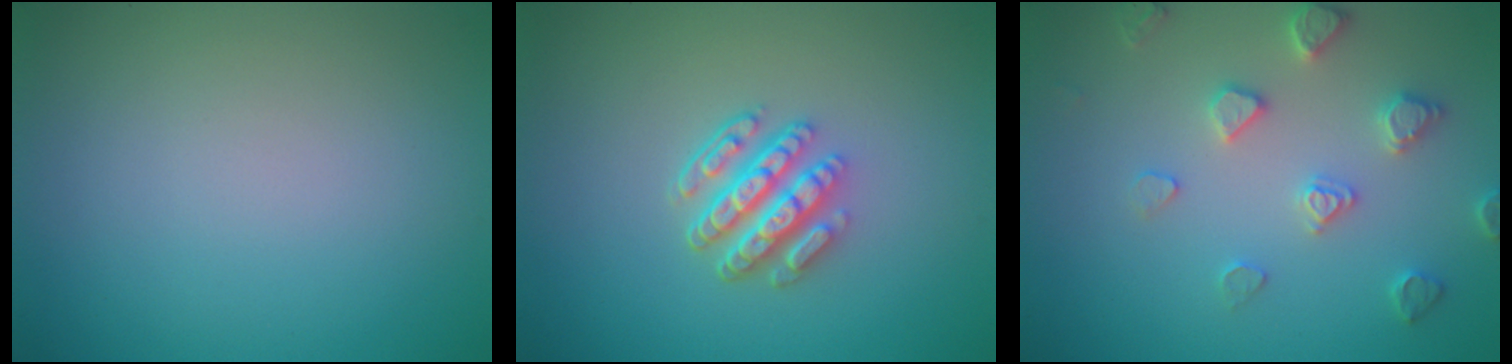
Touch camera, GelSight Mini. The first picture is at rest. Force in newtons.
{"total": 4.6, "press": 3.4, "slide": 3.0}
{"total": 3.2, "press": 3.2, "slide": 0.8}